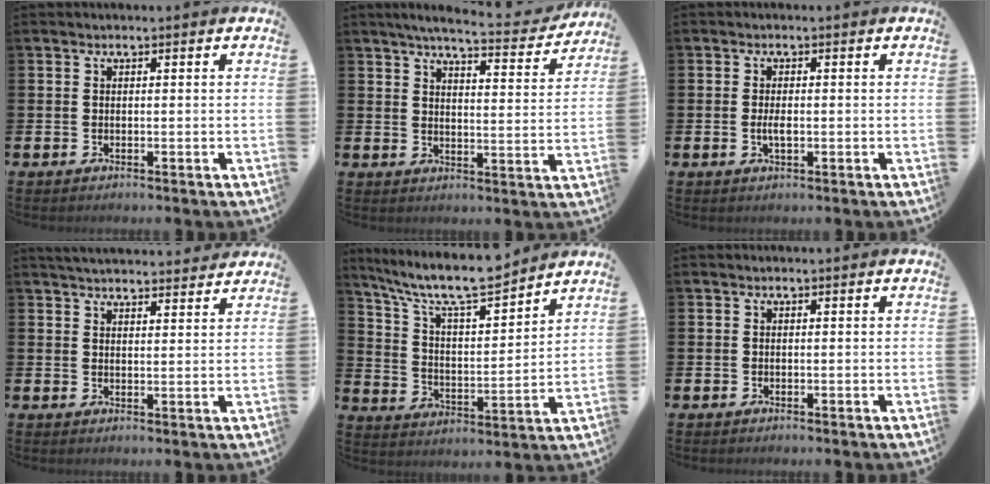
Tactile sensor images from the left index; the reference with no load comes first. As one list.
[{"total": 6.1, "force": [5.6, 0.4, 2.4], "torque": [-0.049, -0.034, 0.092]}, {"total": 1.9, "force": [-0.2, 0.7, 1.8], "torque": [-0.029, -0.001, -0.006]}, {"total": 4.0, "force": [4.0, 0.3, 0.5], "torque": [-0.013, -0.022, 0.072]}, {"total": 10.3, "force": [9.3, 1.5, 4.0], "torque": [-0.112, -0.060, 0.162]}, {"total": 0.0}]